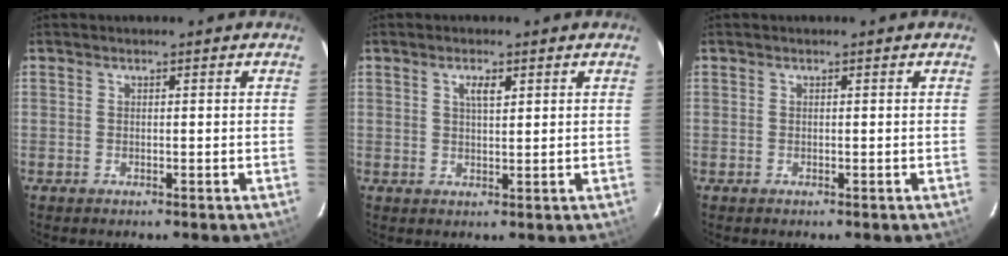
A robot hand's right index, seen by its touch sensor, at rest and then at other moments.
{"total": 2.5, "force": [1.2, 0.9, 2.0], "torque": [-0.036, 0.004, 0.019]}
{"total": 0.0}